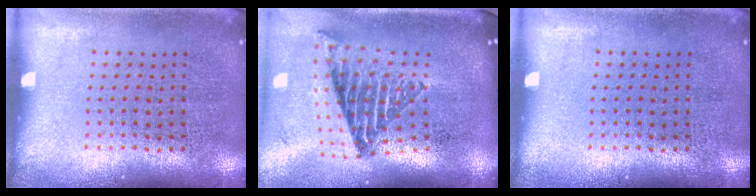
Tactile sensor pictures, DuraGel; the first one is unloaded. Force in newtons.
{"total": 2.1, "press": 1.4, "slide": 1.5}
{"total": 0.0}